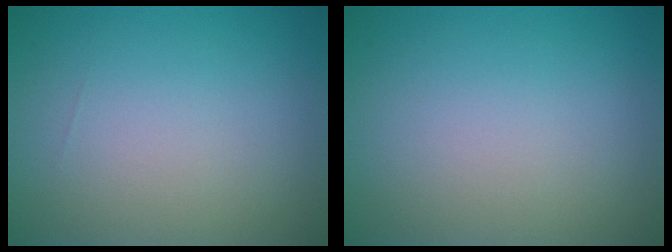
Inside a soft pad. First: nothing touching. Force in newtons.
{"total": 0.0}